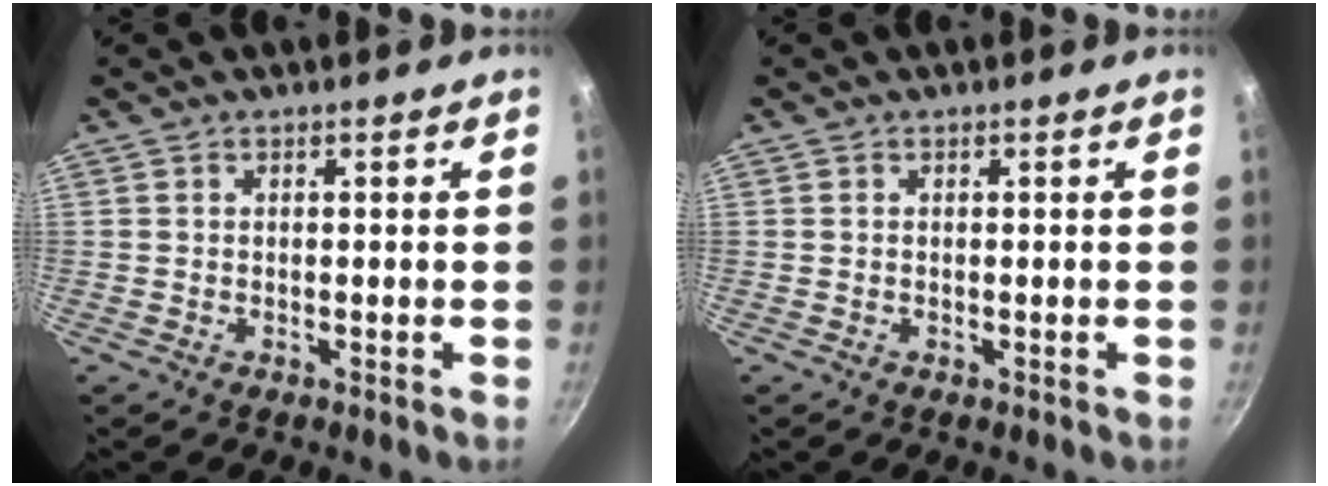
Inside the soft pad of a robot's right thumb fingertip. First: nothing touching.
{"total": 0.0}